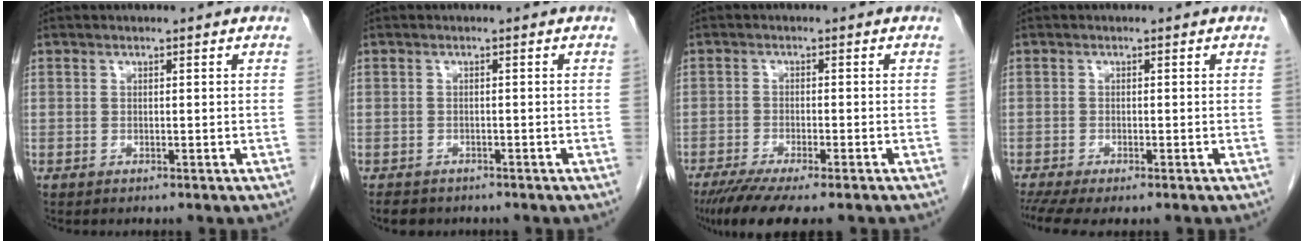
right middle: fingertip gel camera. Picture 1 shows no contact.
{"total": 3.7, "force": [-3.0, 1.8, 1.0], "torque": [-0.020, -0.003, -0.038]}
{"total": 9.2, "force": [-7.2, 1.1, 5.7], "torque": [-0.086, -0.019, -0.113]}
{"total": 5.8, "force": [-4.4, 1.3, 3.5], "torque": [-0.060, -0.013, -0.074]}